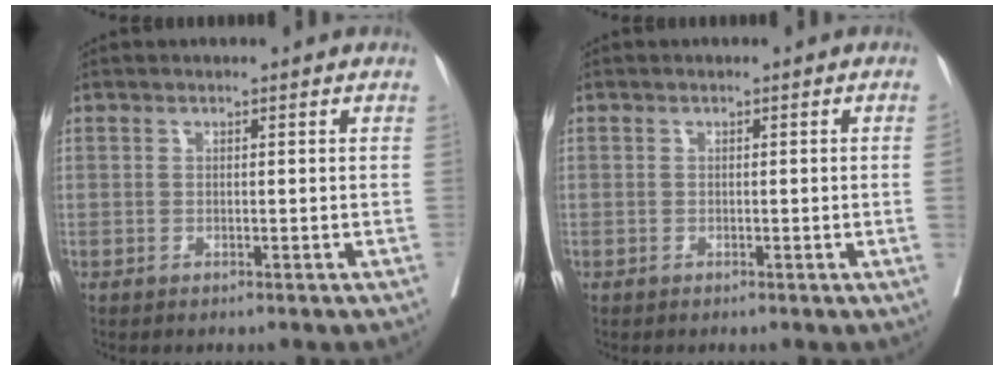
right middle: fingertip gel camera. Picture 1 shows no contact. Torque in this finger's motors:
{"motor_torque": [0.93, -1.21, -0.17, -0.21]}